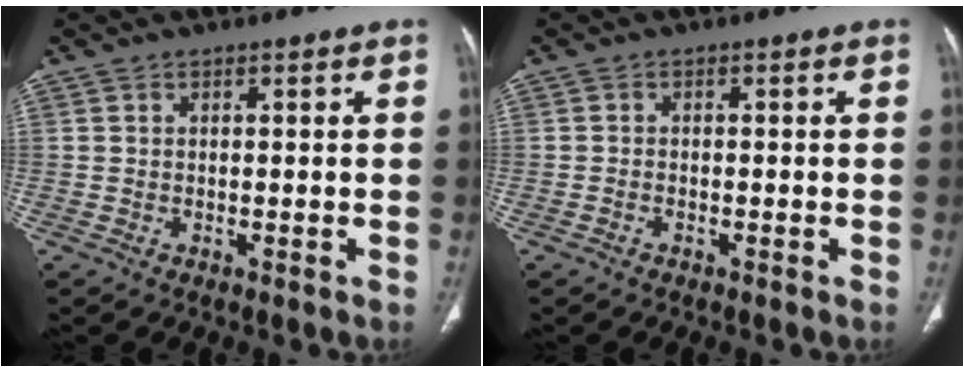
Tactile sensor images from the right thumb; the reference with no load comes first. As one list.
[{"total": 0.6, "force": [-0.4, 0.3, 0.3], "torque": [-0.003, 0.004, -0.010]}]